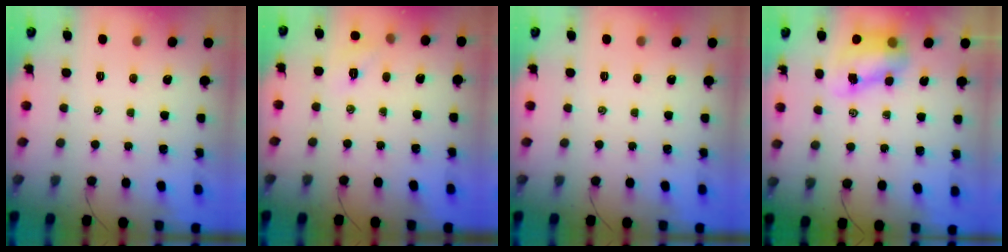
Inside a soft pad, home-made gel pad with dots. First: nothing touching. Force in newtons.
{"total": 5.4, "press": 5.3, "slide": 1.4}
{"total": 0.0}
{"total": 7.9, "press": 7.8, "slide": 1.2}